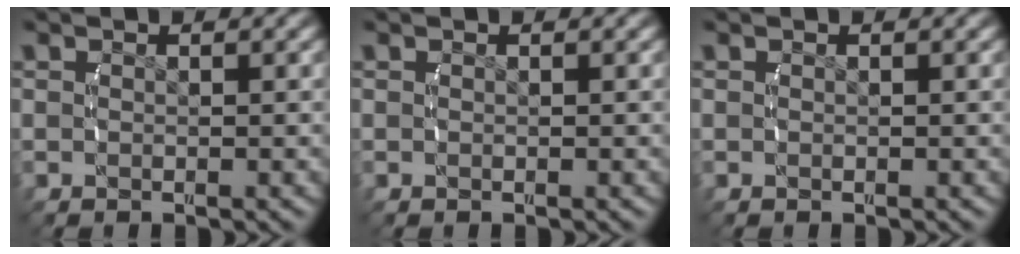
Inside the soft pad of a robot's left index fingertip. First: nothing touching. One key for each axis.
{"total": 0.0}
{"total": 0.0}